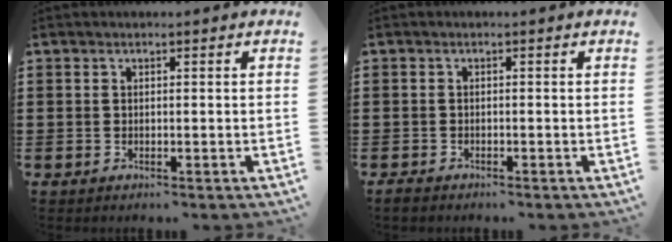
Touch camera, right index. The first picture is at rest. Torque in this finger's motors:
{"motor_torque": [-1.31, 0.83, -1.06, -0.21]}